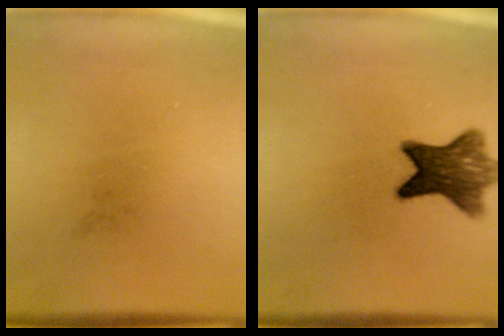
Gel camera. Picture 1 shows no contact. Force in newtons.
{"total": 9.2}